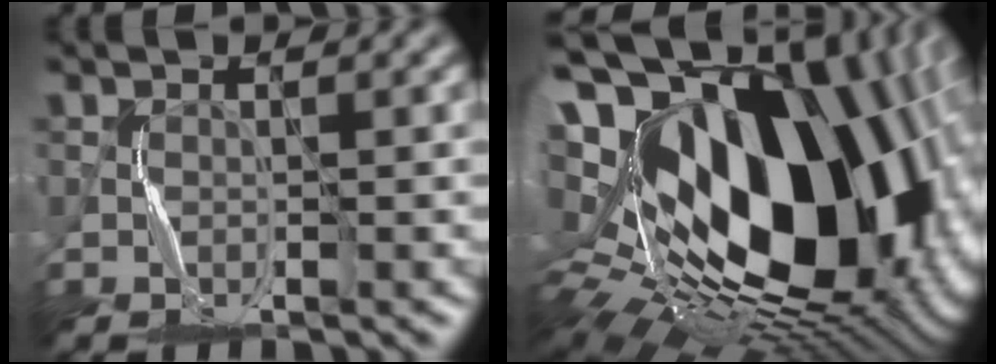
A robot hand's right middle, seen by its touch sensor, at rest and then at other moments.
{"total": 21.4, "force": [1.3, 13.5, 16.6], "torque": [-0.274, -0.020, 0.040]}